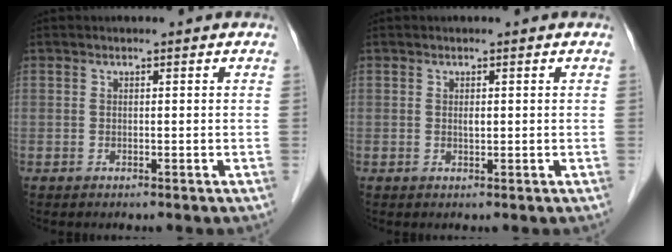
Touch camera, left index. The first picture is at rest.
{"total": 0.7, "force": [0.3, 0.3, 0.6], "torque": [-0.012, -0.002, 0.004]}